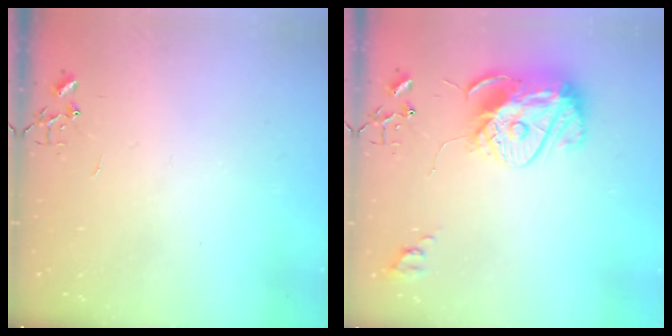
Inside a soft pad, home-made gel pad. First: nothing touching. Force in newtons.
{"total": 13.9, "press": 13.8, "slide": 1.3}